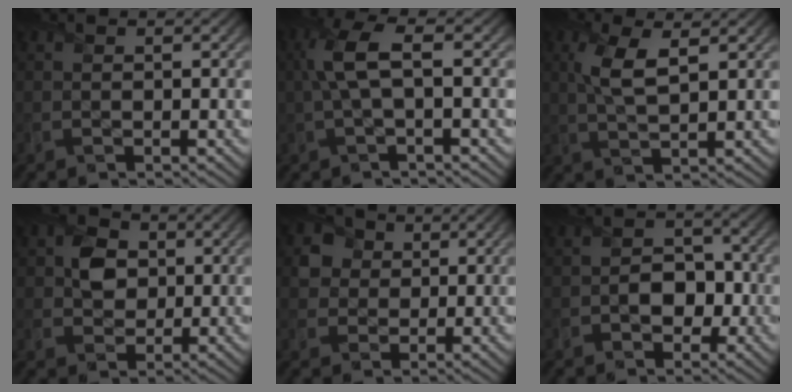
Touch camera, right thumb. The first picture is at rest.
{"total": 5.3, "force": [0.6, 1.5, 5.0], "torque": [-0.117, 0.018, 0.003]}
{"total": 5.2, "force": [1.6, 1.8, 4.6], "torque": [-0.111, 0.003, 0.030]}
{"total": 4.7, "force": [0.8, 4.0, 2.3], "torque": [-0.049, 0.005, 0.003]}
{"total": 5.0, "force": [1.5, 4.4, 1.7], "torque": [-0.048, 0.004, 0.014]}
{"total": 4.4, "force": [-1.2, 3.4, 2.5], "torque": [-0.014, 0.002, -0.035]}